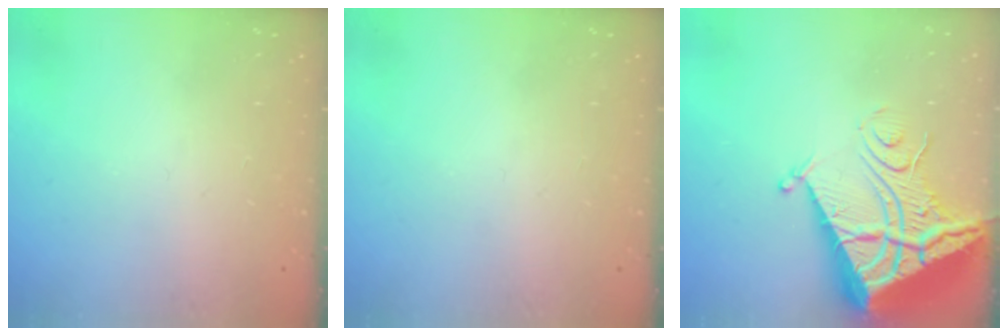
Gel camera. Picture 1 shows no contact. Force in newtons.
{"total": 0.0}
{"total": 12.2, "press": 12.1, "slide": 1.3}